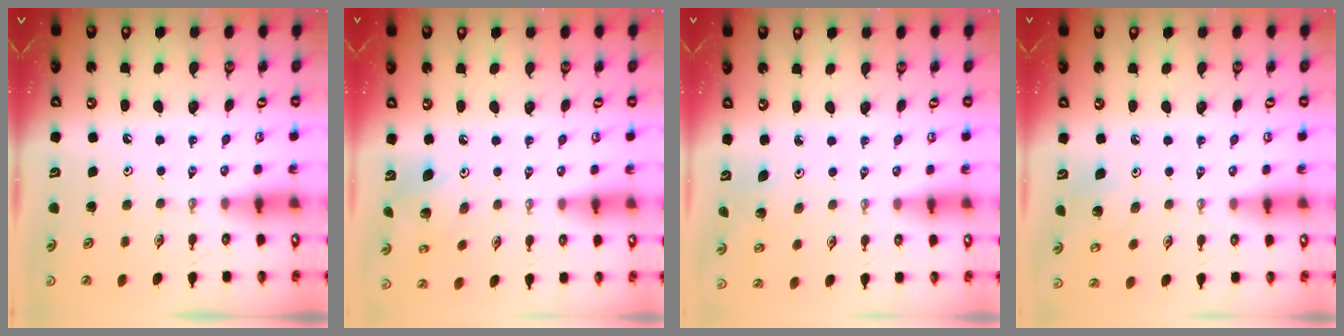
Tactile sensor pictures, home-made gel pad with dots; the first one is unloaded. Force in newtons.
{"total": 6.6, "press": 6.6, "slide": 0.3}
{"total": 1.9, "press": 1.9, "slide": 0.1}
{"total": 5.4, "press": 5.4, "slide": 0.9}